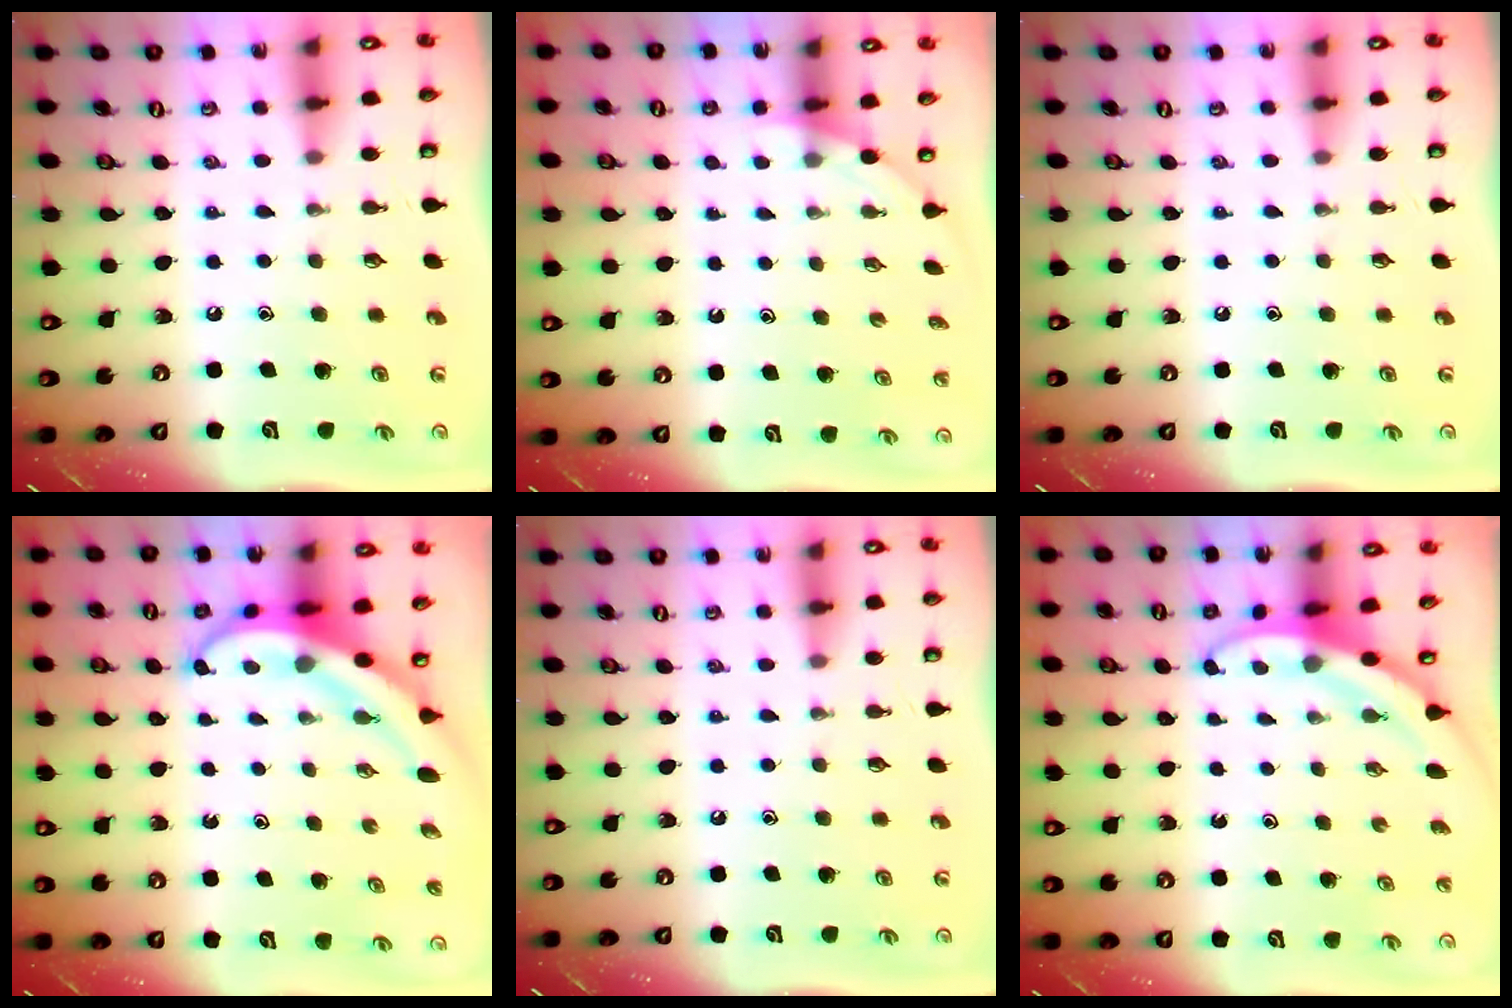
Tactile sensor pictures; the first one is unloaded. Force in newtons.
{"total": 0.9, "press": 0.9, "slide": 0.2}
{"total": 0.0}
{"total": 5.8, "press": 5.8, "slide": 0.8}
{"total": 0.0}
{"total": 3.5, "press": 3.5, "slide": 0.2}